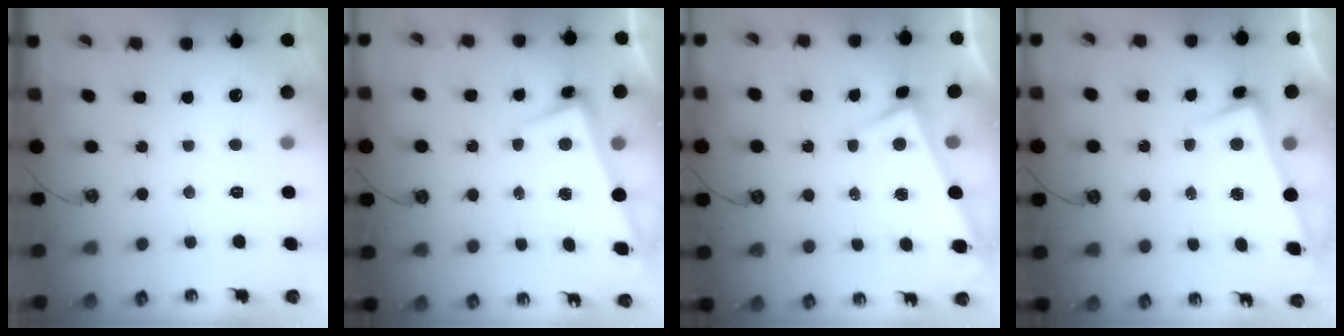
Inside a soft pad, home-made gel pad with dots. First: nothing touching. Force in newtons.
{"total": 2.4, "press": 2.4, "slide": 0.5}
{"total": 4.8, "press": 4.8, "slide": 0.5}
{"total": 3.3, "press": 3.1, "slide": 1.1}